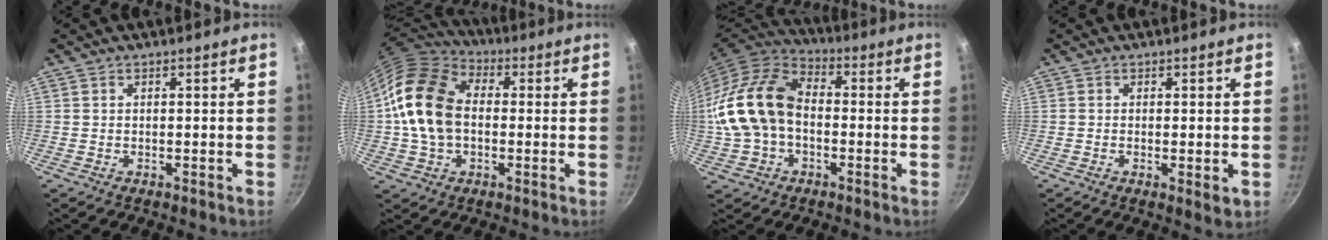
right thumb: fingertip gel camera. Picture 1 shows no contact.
{"total": 16.3, "force": [0.1, 11.6, 11.5], "torque": [-0.198, 0.026, -0.011]}
{"total": 18.7, "force": [-1.0, 13.1, 13.3], "torque": [-0.254, 0.044, -0.027]}
{"total": 2.6, "force": [-0.4, 0.7, 2.4], "torque": [-0.040, -0.010, -0.006]}